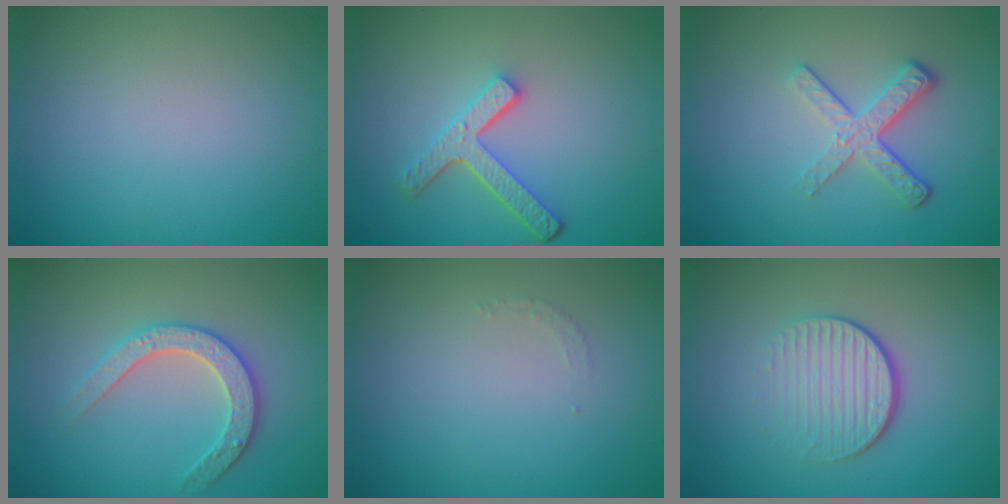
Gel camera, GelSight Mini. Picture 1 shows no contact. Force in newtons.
{"total": 3.8, "press": 3.0, "slide": 2.3}
{"total": 3.6, "press": 2.5, "slide": 2.7}
{"total": 3.0, "press": 2.9, "slide": 0.5}
{"total": 0.8, "press": 0.8, "slide": 0.1}
{"total": 4.2, "press": 2.6, "slide": 3.3}